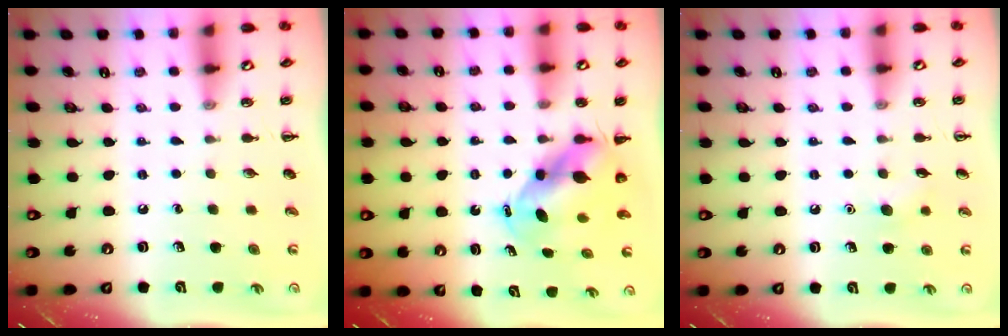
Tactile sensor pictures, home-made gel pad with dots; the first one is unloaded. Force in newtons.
{"total": 5.7, "press": 5.6, "slide": 1.2}
{"total": 5.2, "press": 5.0, "slide": 1.6}